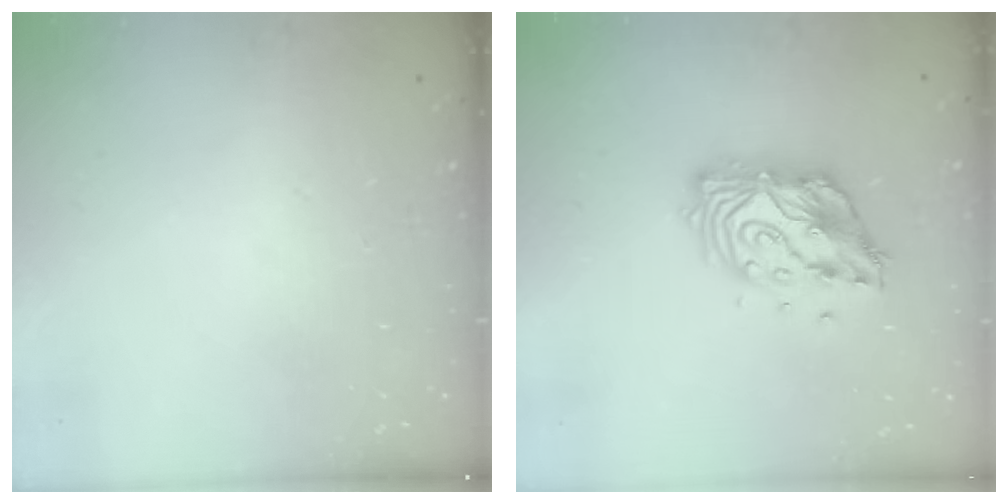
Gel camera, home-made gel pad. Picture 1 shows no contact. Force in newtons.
{"total": 13.0, "press": 13.0, "slide": 1.1}